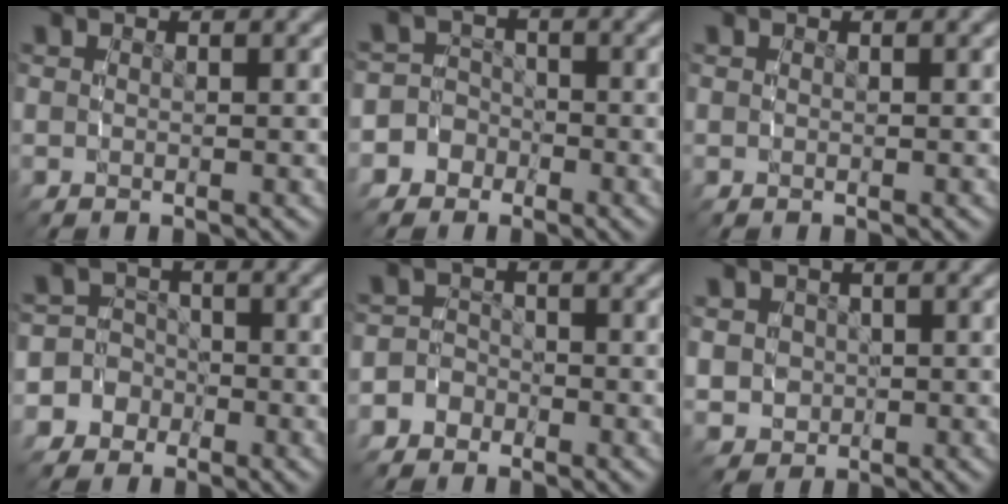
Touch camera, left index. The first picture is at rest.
{"total": 8.8, "force": [-3.3, 8.0, 1.3], "torque": [-0.058, -0.026, -0.071]}
{"total": 0.0}
{"total": 10.4, "force": [-3.7, 9.6, 1.5], "torque": [-0.069, -0.034, -0.077]}
{"total": 4.9, "force": [-2.4, 4.2, 0.5], "torque": [-0.026, -0.010, -0.051]}
{"total": 5.5, "force": [-0.1, 5.1, 2.0], "torque": [-0.057, -0.023, 0.004]}